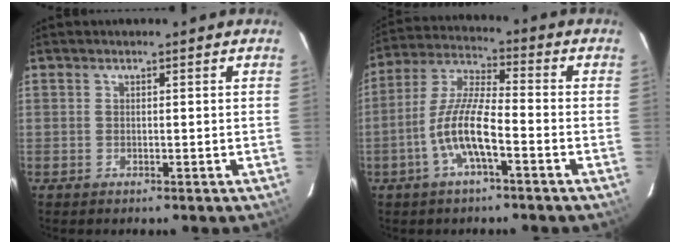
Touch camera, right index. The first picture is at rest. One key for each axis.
{"total": 10.0, "fx": -4.2, "fy": 2.0, "fz": 8.9, "tx": -0.190, "ty": 0.002, "tz": -0.080}